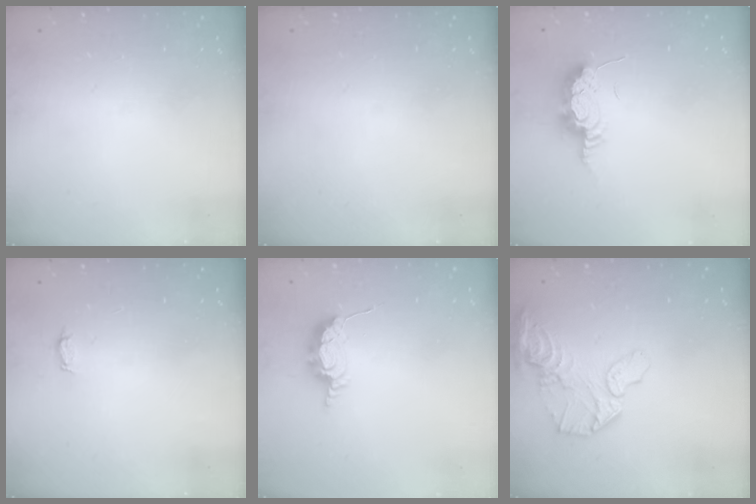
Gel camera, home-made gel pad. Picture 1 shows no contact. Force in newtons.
{"total": 0.0}
{"total": 8.7, "press": 8.5, "slide": 1.7}
{"total": 2.8, "press": 2.8, "slide": 0.3}
{"total": 7.3, "press": 7.3, "slide": 0.4}
{"total": 11.4, "press": 11.3, "slide": 1.0}